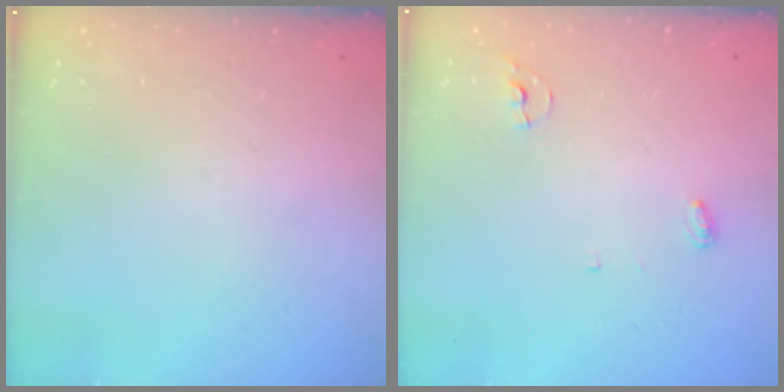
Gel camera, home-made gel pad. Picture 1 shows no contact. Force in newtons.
{"total": 3.8, "press": 3.8, "slide": 0.3}